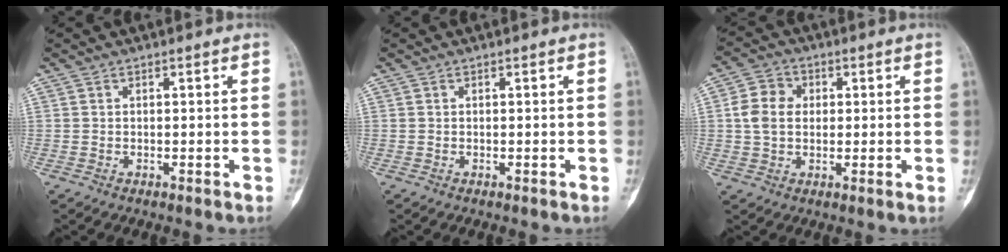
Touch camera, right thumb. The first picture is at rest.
{"total": 0.0}
{"total": 7.1, "force": [0.8, 5.6, 4.2], "torque": [-0.066, 0.010, 0.007]}